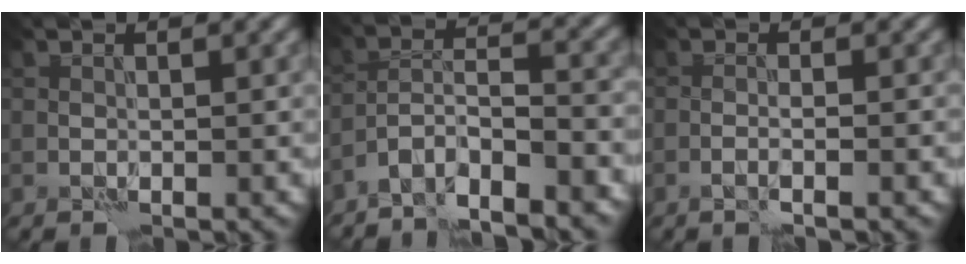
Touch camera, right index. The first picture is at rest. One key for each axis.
{"total": 6.3, "fx": -5.0, "fy": 1.4, "fz": 3.6, "tx": -0.054, "ty": 0.001, "tz": -0.094}
{"total": 1.4, "fx": -0.7, "fy": -0.1, "fz": 1.2, "tx": -0.016, "ty": 0.006, "tz": -0.016}